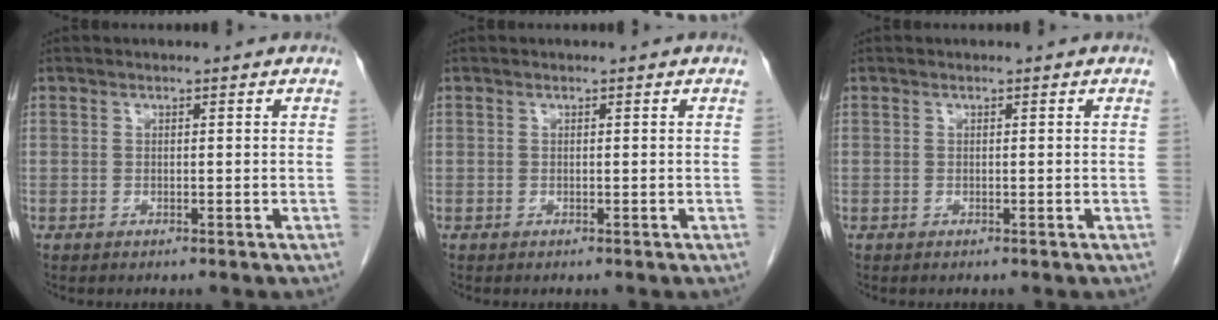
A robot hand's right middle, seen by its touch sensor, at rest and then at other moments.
{"total": 0.0}
{"total": 0.0}